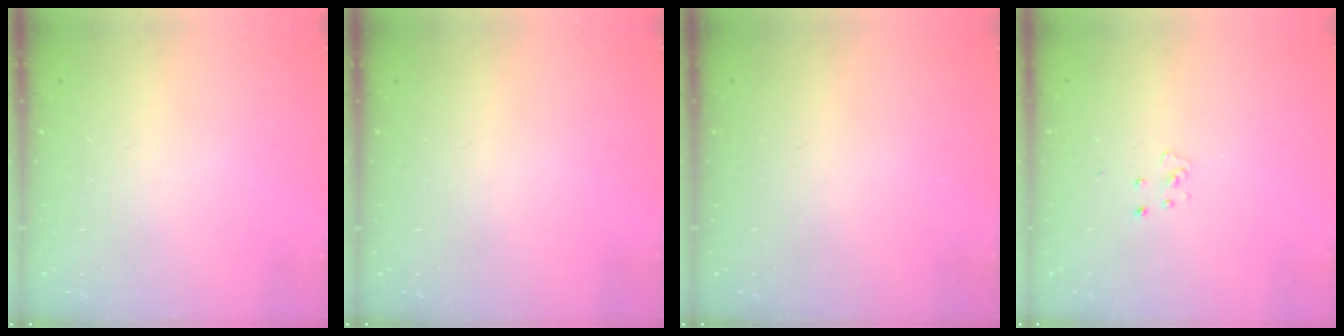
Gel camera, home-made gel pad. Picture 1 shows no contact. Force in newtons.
{"total": 0.0}
{"total": 0.0}
{"total": 2.6, "press": 2.6, "slide": 0.2}